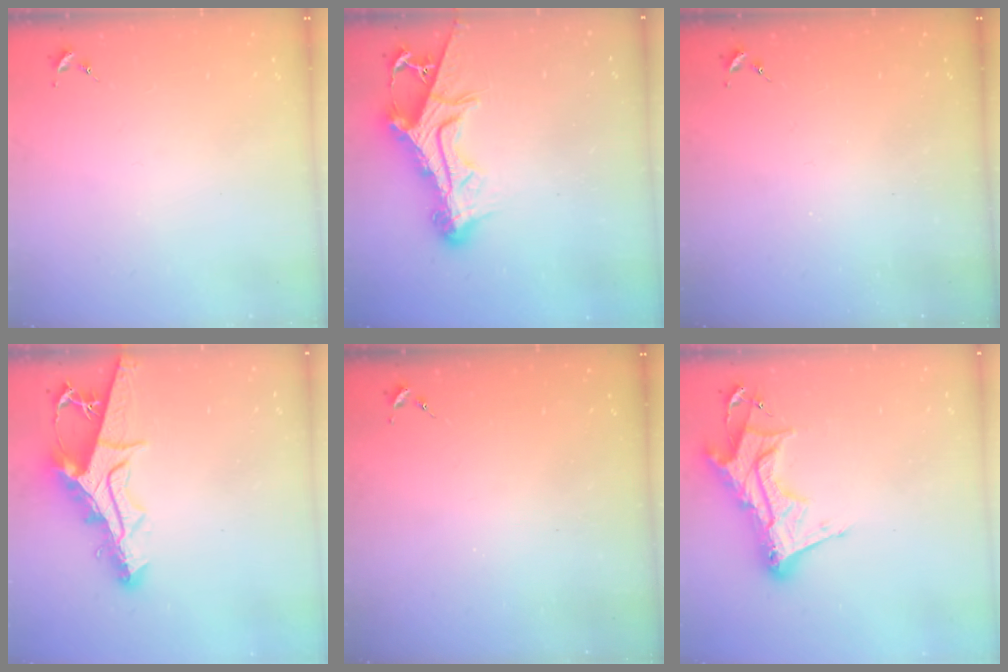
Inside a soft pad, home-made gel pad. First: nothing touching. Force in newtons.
{"total": 15.5, "press": 15.4, "slide": 1.6}
{"total": 0.0}
{"total": 16.7, "press": 16.7, "slide": 1.1}
{"total": 0.0}
{"total": 15.9, "press": 15.9, "slide": 1.3}